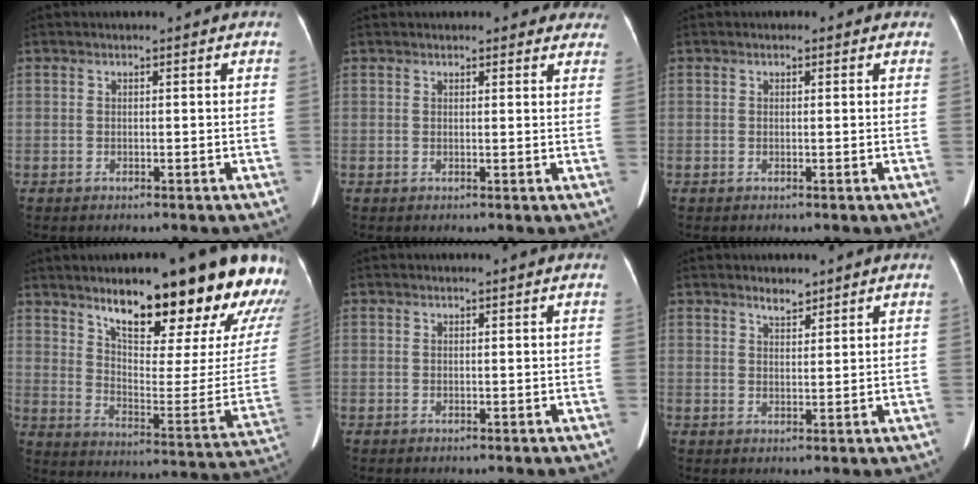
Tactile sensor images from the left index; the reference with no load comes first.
{"total": 5.4, "force": [4.8, 1.9, 1.5], "torque": [0.009, 0.007, 0.040]}
{"total": 0.5, "force": [0.2, 0.5, 0.1], "torque": [-0.001, 0.001, -0.002]}
{"total": 26.0, "force": [19.0, 5.3, 16.9], "torque": [-0.220, -0.032, 0.253]}
{"total": 0.0}
{"total": 2.0, "force": [1.8, 0.6, 0.7], "torque": [-0.015, 0.001, 0.032]}